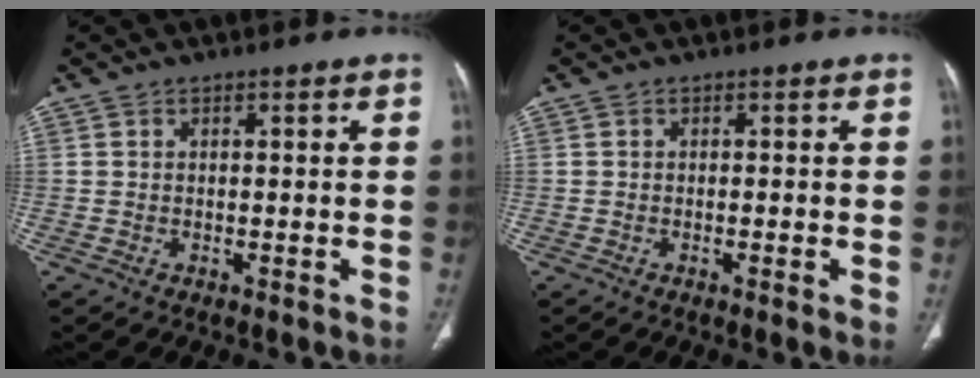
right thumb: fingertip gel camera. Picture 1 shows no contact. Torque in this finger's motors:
{"motor_torque": [-0.63, 0.17, -0.45, -0.01, -0.05]}